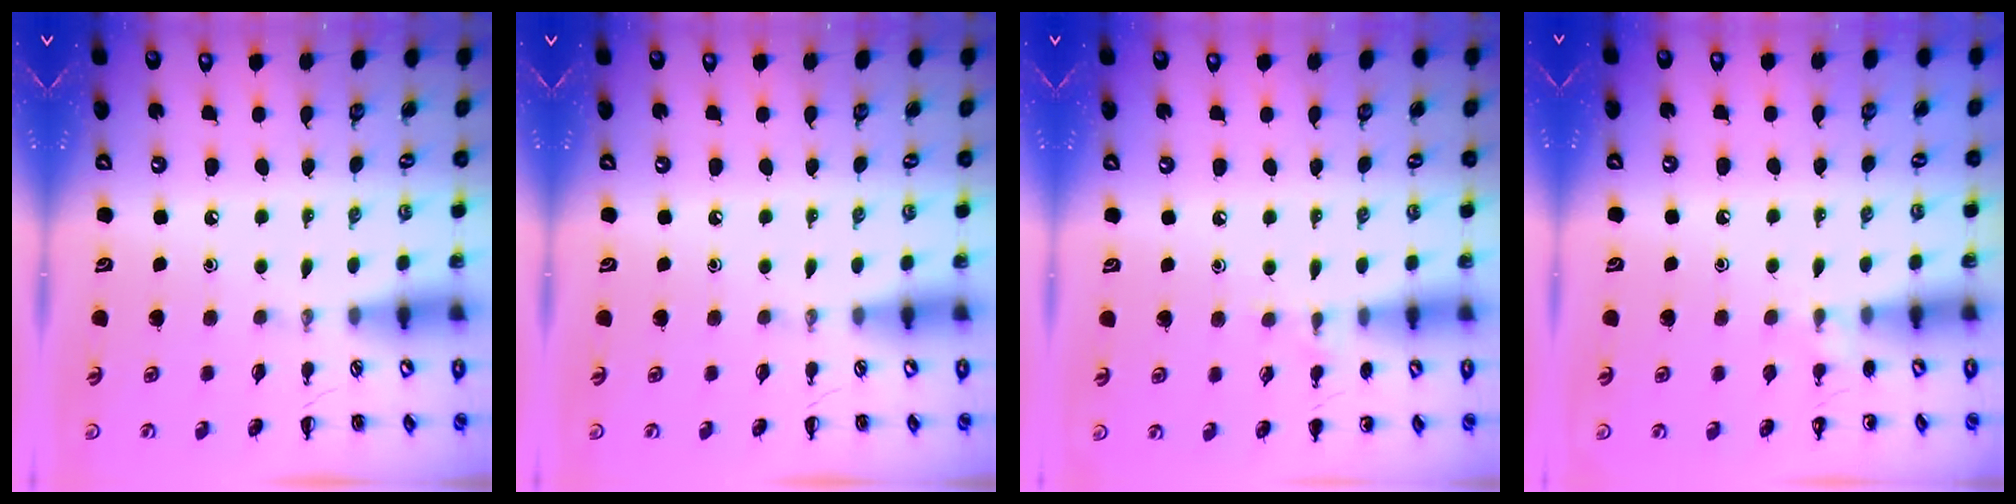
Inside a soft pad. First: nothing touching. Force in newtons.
{"total": 0.0}
{"total": 5.5, "press": 5.4, "slide": 1.3}
{"total": 6.0, "press": 5.8, "slide": 1.4}